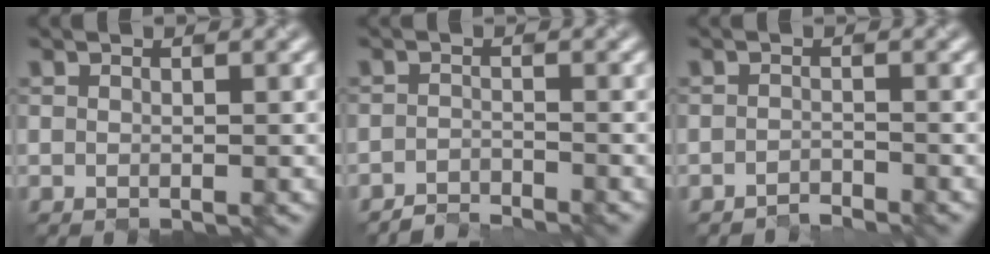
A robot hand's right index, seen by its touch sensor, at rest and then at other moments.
{"total": 2.0, "force": [-1.9, -0.1, -0.4], "torque": [0.017, -0.002, -0.044]}
{"total": 1.4, "force": [-1.2, -0.3, -0.6], "torque": [0.008, -0.003, -0.028]}